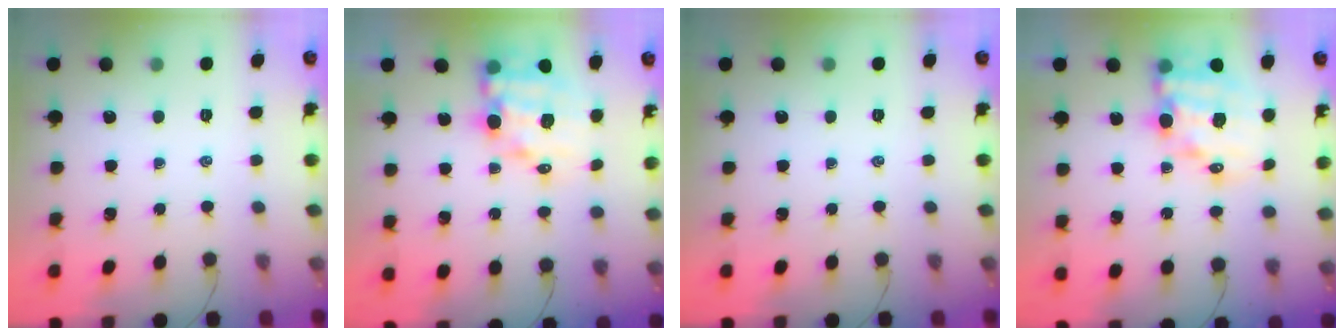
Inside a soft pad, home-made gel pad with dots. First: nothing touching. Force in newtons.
{"total": 12.5, "press": 11.9, "slide": 3.6}
{"total": 0.0}
{"total": 13.5, "press": 13.1, "slide": 3.3}